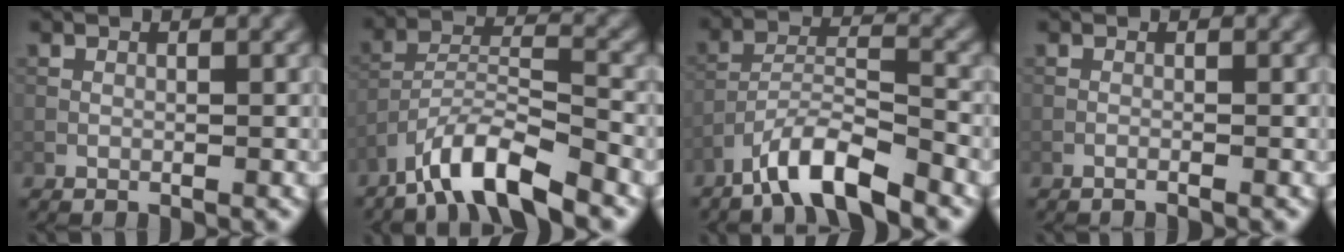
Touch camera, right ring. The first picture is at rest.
{"total": 6.9, "force": [-5.3, 1.3, 4.2], "torque": [-0.075, 0.004, -0.100]}
{"total": 6.1, "force": [-4.7, 1.1, 3.7], "torque": [-0.066, 0.004, -0.089]}
{"total": 0.6, "force": [-0.5, 0.1, 0.3], "torque": [-0.004, 0.003, -0.013]}